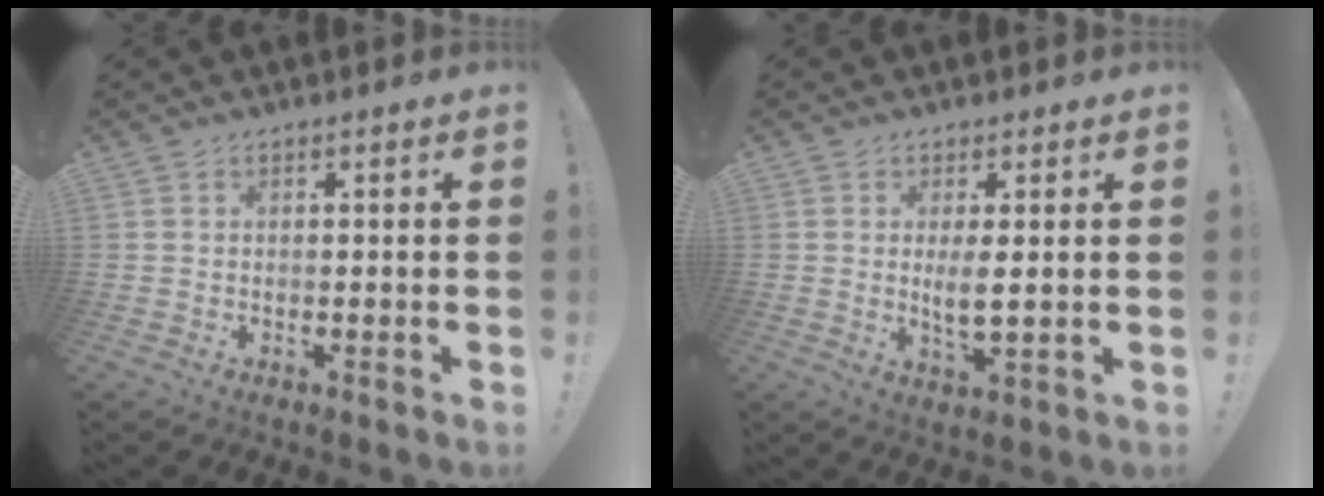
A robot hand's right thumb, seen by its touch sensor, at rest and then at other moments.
{"total": 5.0, "force": [0.8, 1.3, 4.7], "torque": [-0.080, -0.014, 0.011]}